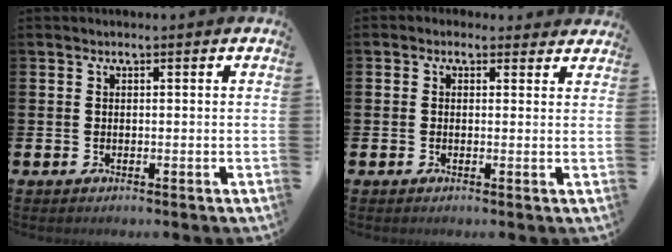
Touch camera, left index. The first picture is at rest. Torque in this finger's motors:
{"motor_torque": [1.03, -1.11, -0.03, 0.02]}